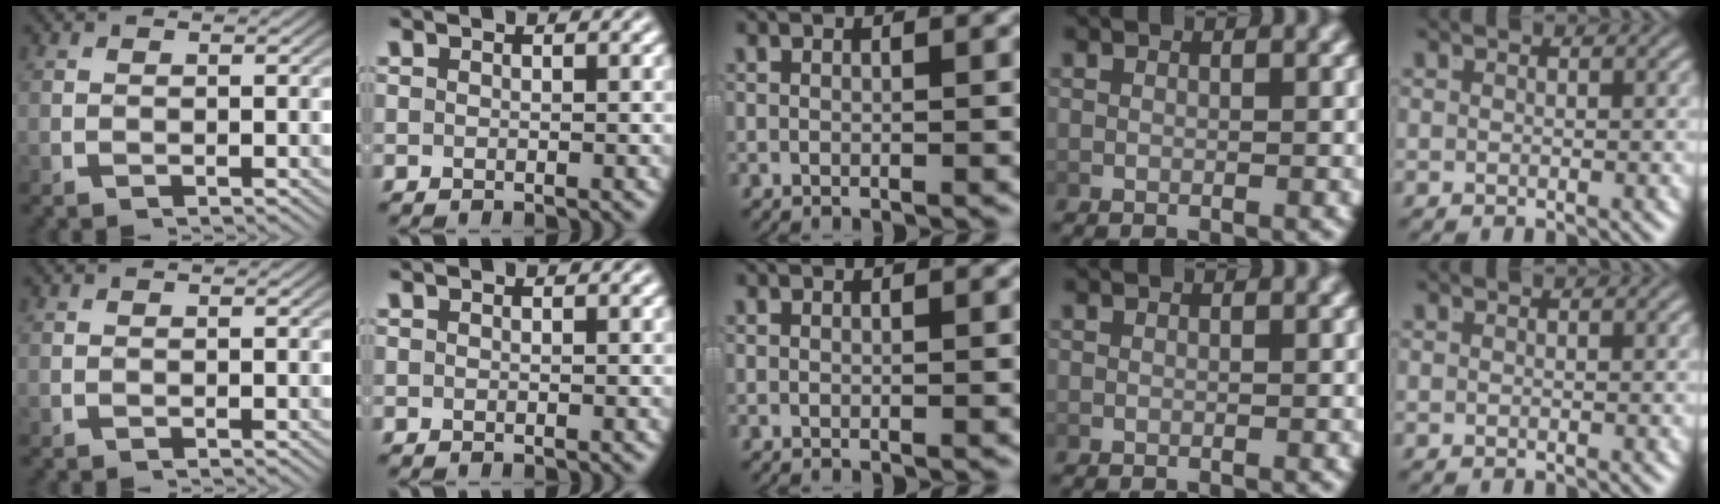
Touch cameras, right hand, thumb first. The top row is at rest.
{}